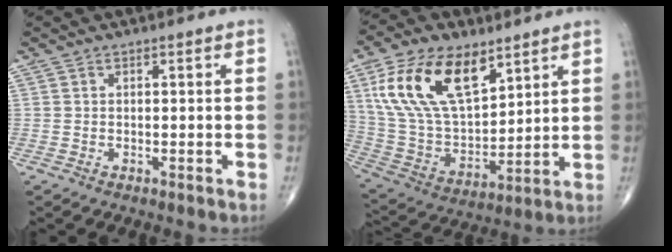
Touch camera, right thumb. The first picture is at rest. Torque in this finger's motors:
{"motor_torque": [1.17, 2.06, 1.69, 0.98, 0.31]}